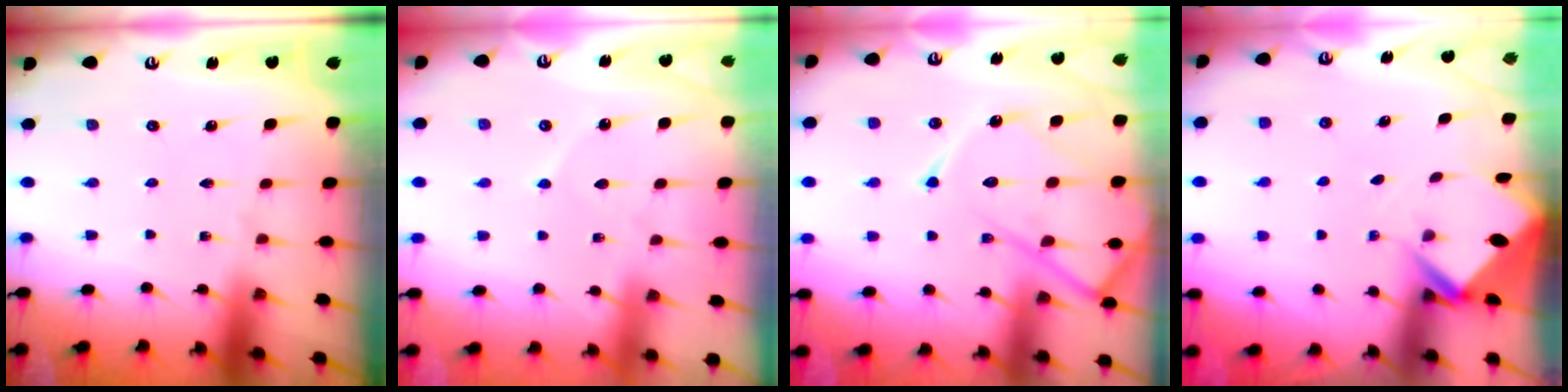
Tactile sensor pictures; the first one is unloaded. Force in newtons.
{"total": 3.6, "press": 3.6, "slide": 0.2}
{"total": 17.2, "press": 17.1, "slide": 1.7}
{"total": 2.6, "press": 2.6, "slide": 0.1}